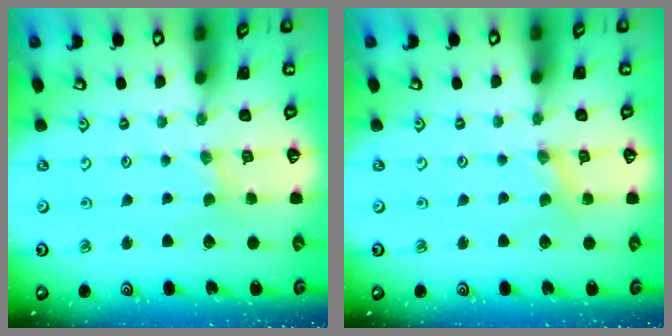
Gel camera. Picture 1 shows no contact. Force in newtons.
{"total": 1.3, "press": 1.3, "slide": 0.2}